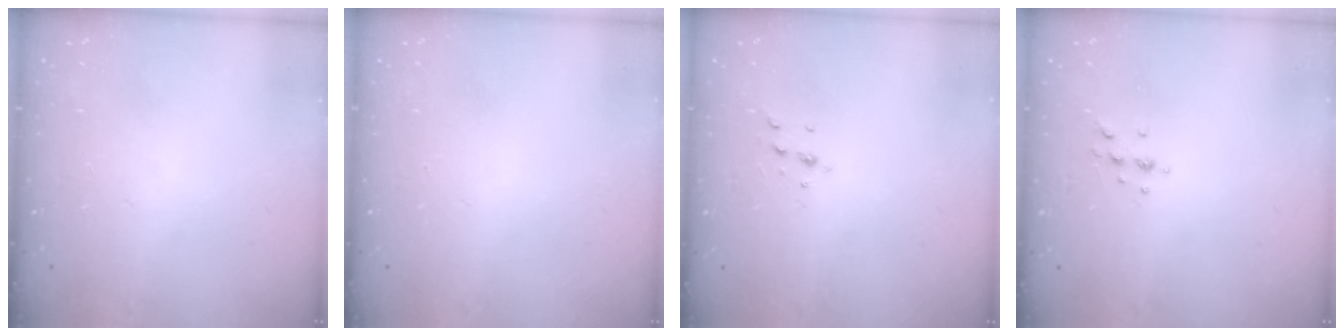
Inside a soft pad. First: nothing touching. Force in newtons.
{"total": 0.0}
{"total": 4.5, "press": 4.3, "slide": 1.3}
{"total": 3.8, "press": 3.6, "slide": 1.1}